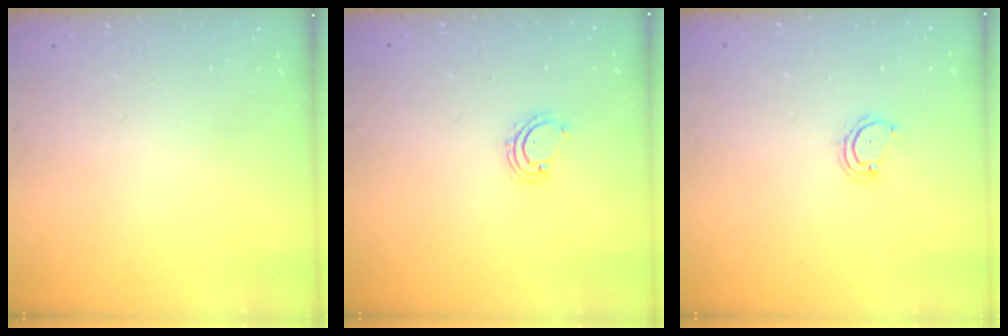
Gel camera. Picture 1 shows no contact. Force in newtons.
{"total": 2.7, "press": 2.6, "slide": 0.5}
{"total": 3.5, "press": 3.5, "slide": 0.3}